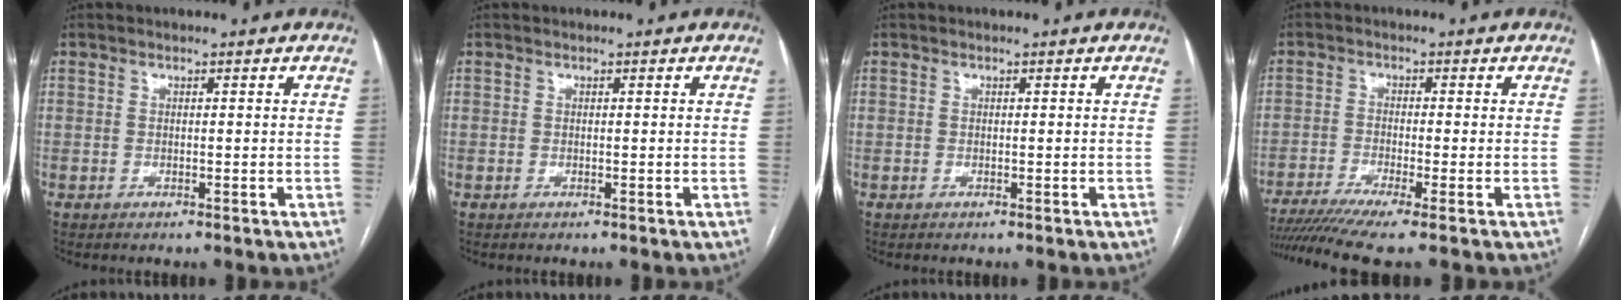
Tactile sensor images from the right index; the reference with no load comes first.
{"total": 0.0}
{"total": 0.0}
{"total": 9.7, "force": [-7.6, -0.9, 5.9], "torque": [-0.095, -0.015, -0.124]}